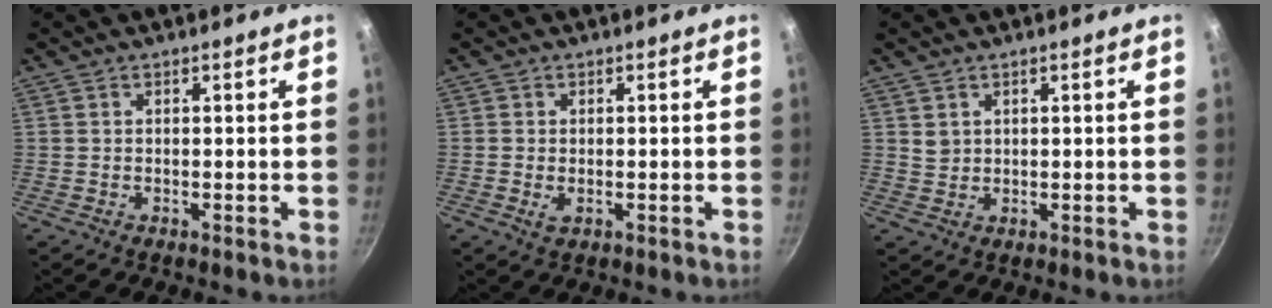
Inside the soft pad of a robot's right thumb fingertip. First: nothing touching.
{"total": 1.8, "force": [-0.4, 1.1, 1.4], "torque": [-0.028, -0.003, -0.005]}
{"total": 1.9, "force": [1.0, 1.4, 0.7], "torque": [-0.005, -0.001, 0.022]}